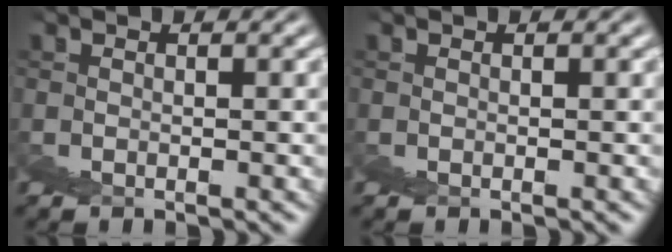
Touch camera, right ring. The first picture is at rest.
{"total": 0.0}